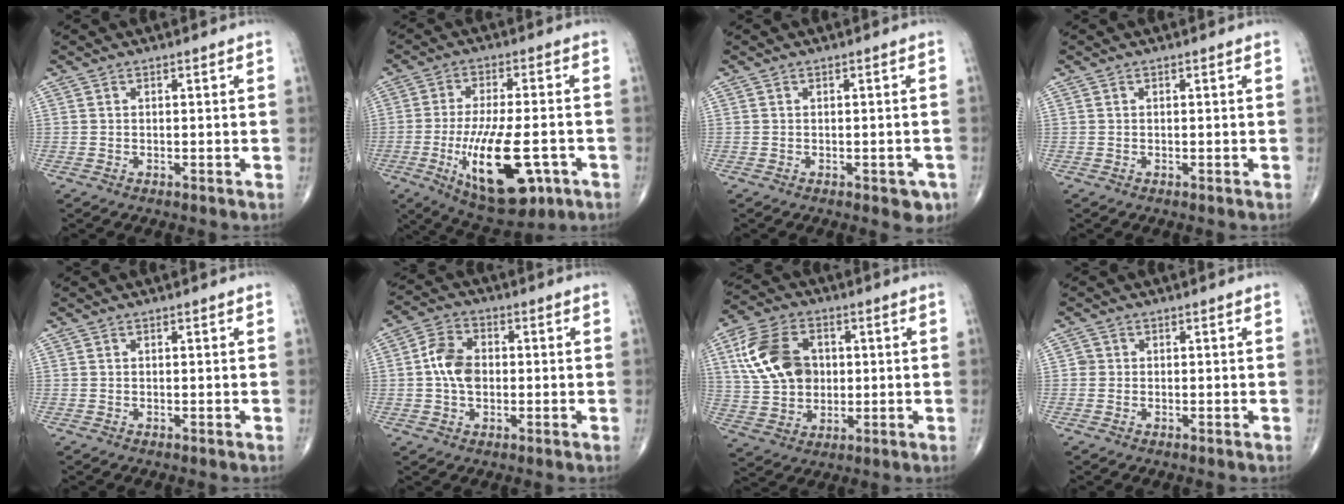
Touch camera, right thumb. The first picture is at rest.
{"total": 16.5, "force": [-4.6, 5.8, 14.7], "torque": [-0.269, -0.011, -0.062]}
{"total": 3.2, "force": [-1.3, 1.7, 2.4], "torque": [-0.005, 0.003, -0.012]}
{"total": 0.0}
{"total": 0.0}
{"total": 7.4, "force": [0.0, 5.1, 5.3], "torque": [-0.092, 0.014, -0.008]}
{"total": 14.1, "force": [2.9, 10.2, 9.2], "torque": [-0.157, 0.003, 0.052]}
{"total": 1.2, "force": [0.0, 1.2, 0.2], "torque": [0.004, 0.003, -0.002]}